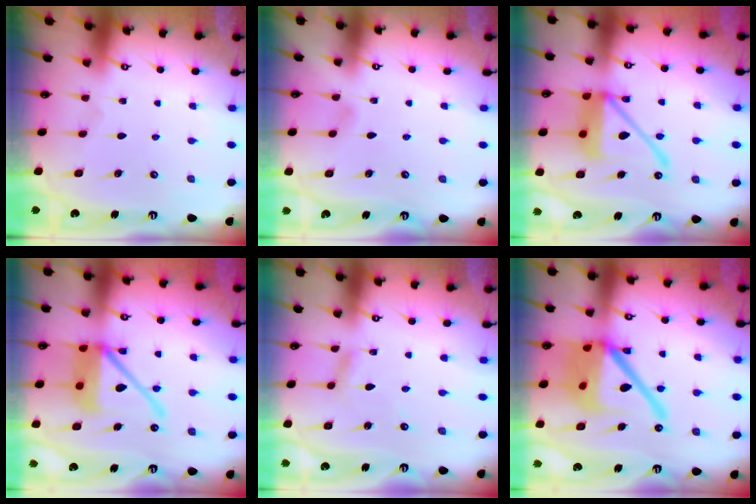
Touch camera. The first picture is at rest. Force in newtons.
{"total": 2.8, "press": 2.8, "slide": 0.3}
{"total": 16.0, "press": 15.9, "slide": 1.8}
{"total": 15.5, "press": 15.4, "slide": 2.0}
{"total": 2.3, "press": 2.3, "slide": 0.1}
{"total": 20.7, "press": 20.6, "slide": 2.6}